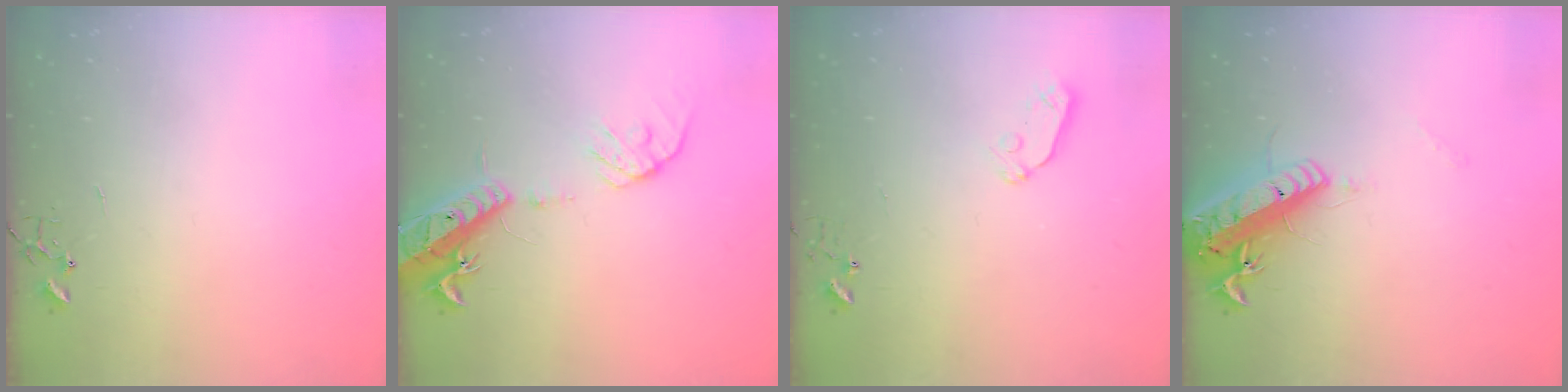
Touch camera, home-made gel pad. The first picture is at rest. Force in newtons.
{"total": 16.0, "press": 15.7, "slide": 3.3}
{"total": 5.0, "press": 4.9, "slide": 1.1}
{"total": 18.1, "press": 17.7, "slide": 3.6}